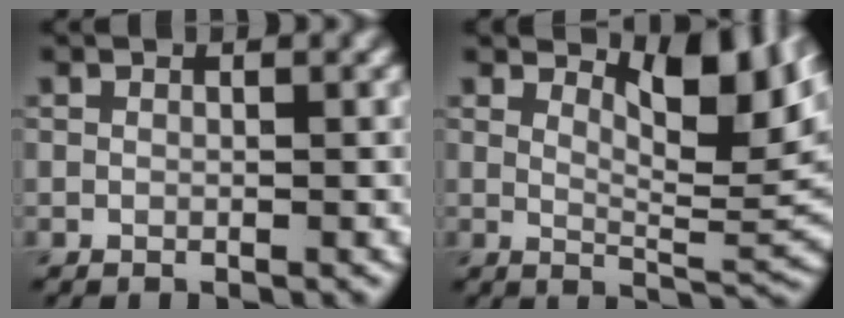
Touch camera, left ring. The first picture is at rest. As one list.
[{"total": 6.4, "force": [3.4, 2.1, 5.0], "torque": [-0.074, -0.004, 0.055]}]